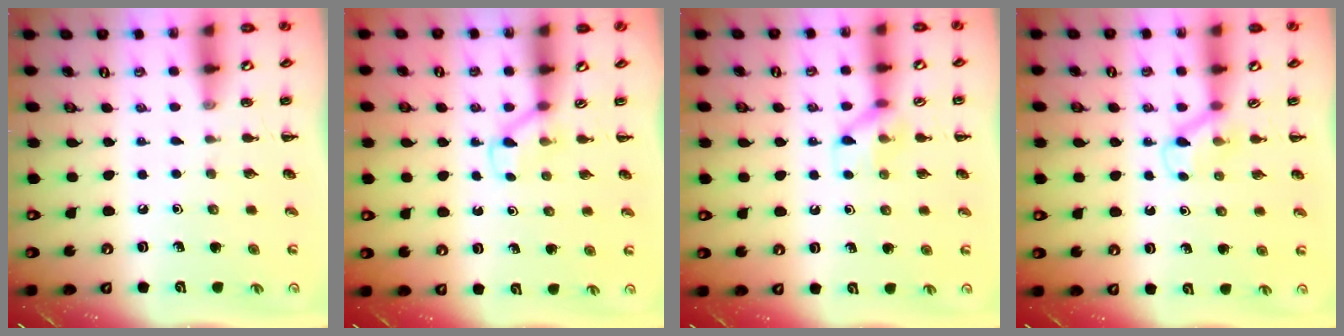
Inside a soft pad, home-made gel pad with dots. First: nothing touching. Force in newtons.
{"total": 3.0, "press": 2.8, "slide": 1.1}
{"total": 7.9, "press": 7.9, "slide": 0.6}
{"total": 4.0, "press": 3.8, "slide": 1.2}